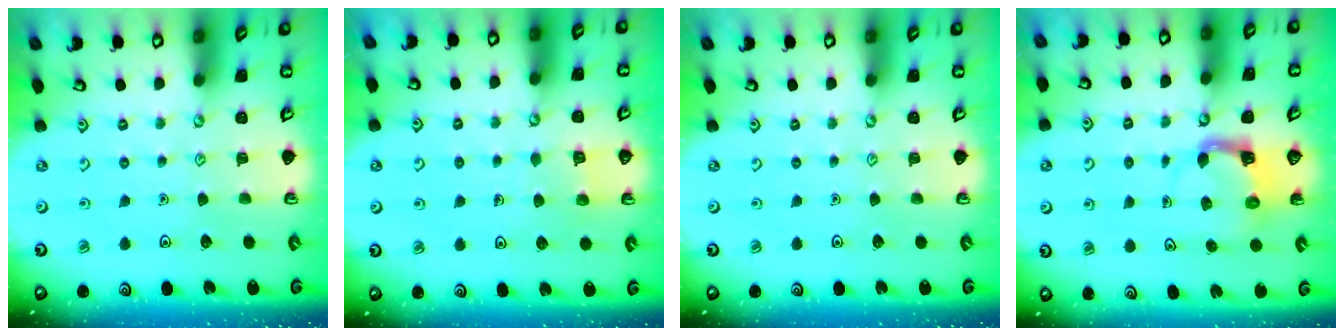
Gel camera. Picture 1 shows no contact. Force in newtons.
{"total": 3.8, "press": 3.8, "slide": 0.4}
{"total": 0.0}
{"total": 3.9, "press": 3.8, "slide": 0.7}